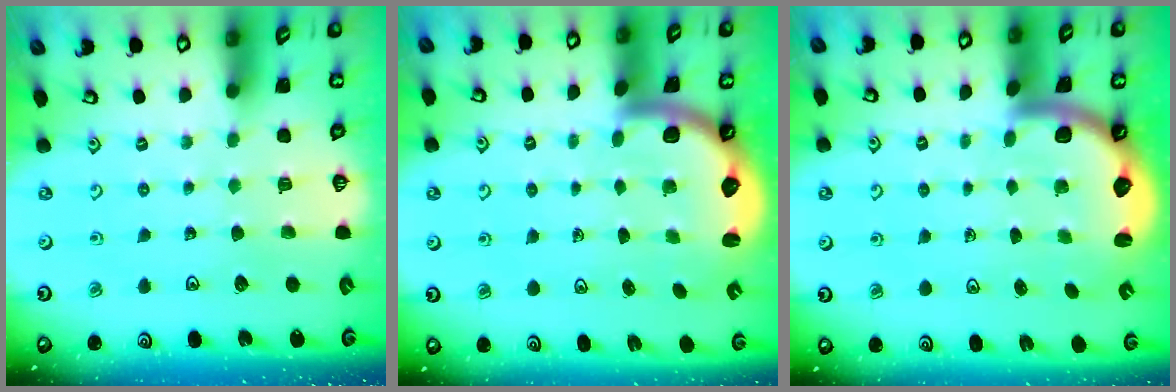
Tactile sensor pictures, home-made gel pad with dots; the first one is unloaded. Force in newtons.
{"total": 2.8, "press": 2.8, "slide": 0.5}
{"total": 2.8, "press": 2.8, "slide": 0.5}